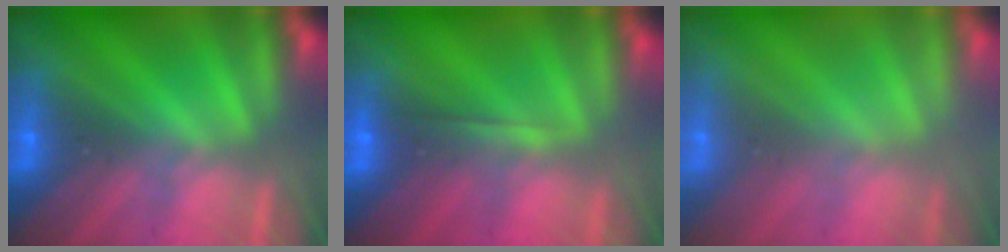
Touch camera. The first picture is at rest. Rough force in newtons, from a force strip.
{"total": 2.0}
{"total": 2.7}